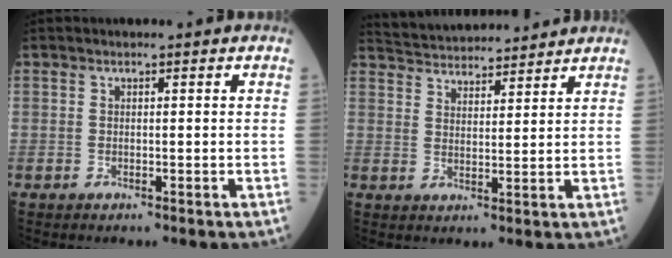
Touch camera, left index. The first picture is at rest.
{"total": 12.6, "force": [12.1, 2.0, 3.0], "torque": [-0.054, 0.030, 0.185]}